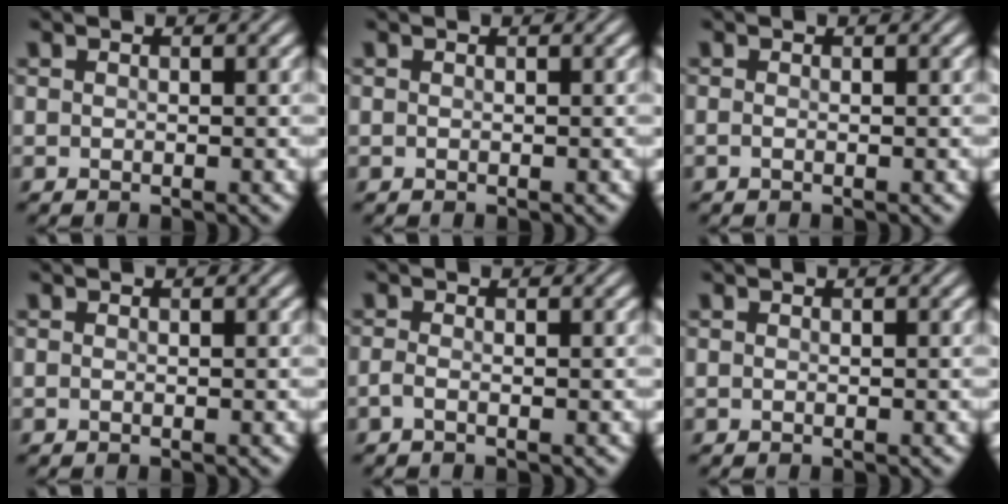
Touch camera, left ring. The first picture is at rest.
{"total": 0.0}
{"total": 0.0}
{"total": 0.0}
{"total": 0.8, "force": [-0.5, 0.1, 0.6], "torque": [-0.018, -0.004, -0.012]}
{"total": 0.0}